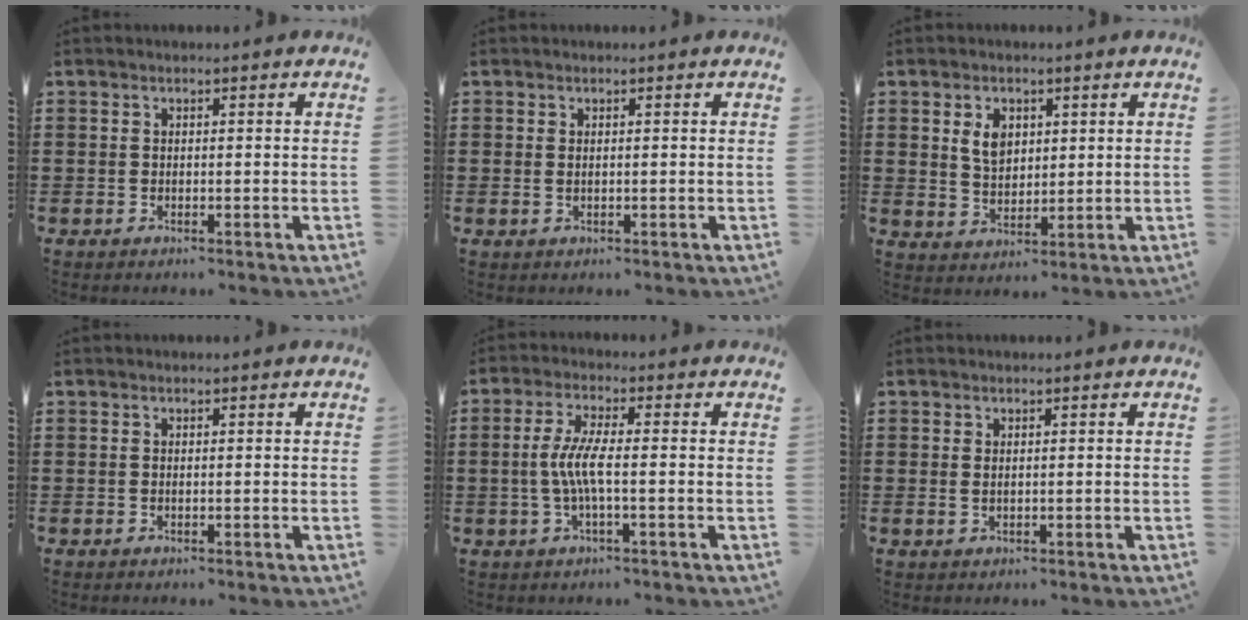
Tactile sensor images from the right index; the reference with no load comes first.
{"total": 0.6, "force": [0.1, 0.2, 0.5], "torque": [-0.012, 0.000, 0.002]}
{"total": 4.6, "force": [1.5, 3.1, 3.1], "torque": [-0.063, 0.008, 0.025]}
{"total": 0.0}
{"total": 5.3, "force": [-0.9, 0.7, 5.2], "torque": [-0.122, -0.010, -0.028]}
{"total": 0.8, "force": [0.3, 0.3, 0.7], "torque": [-0.015, 0.002, 0.005]}